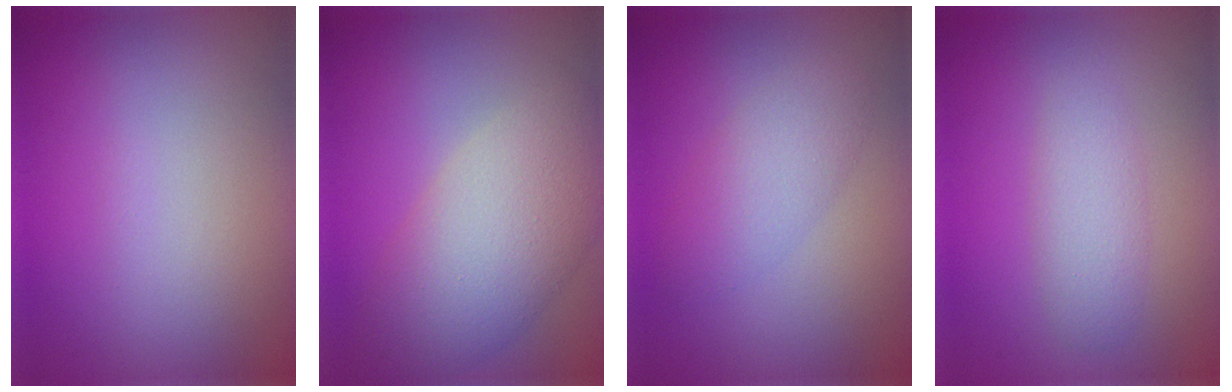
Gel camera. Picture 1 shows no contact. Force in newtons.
{"total": 7.5, "press": 7.5, "slide": 0.6}
{"total": 3.0, "press": 3.0, "slide": 0.0}
{"total": 2.4, "press": 2.4, "slide": 0.2}